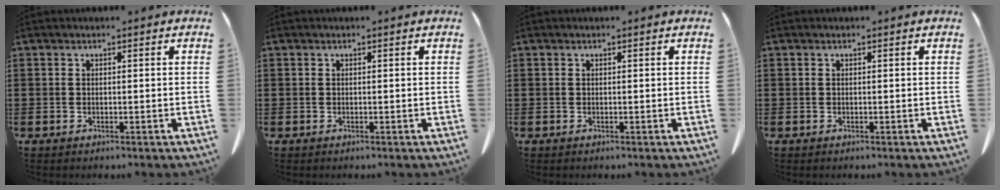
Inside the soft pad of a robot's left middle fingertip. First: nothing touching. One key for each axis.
{"total": 0.0}
{"total": 0.0}
{"total": 0.0}